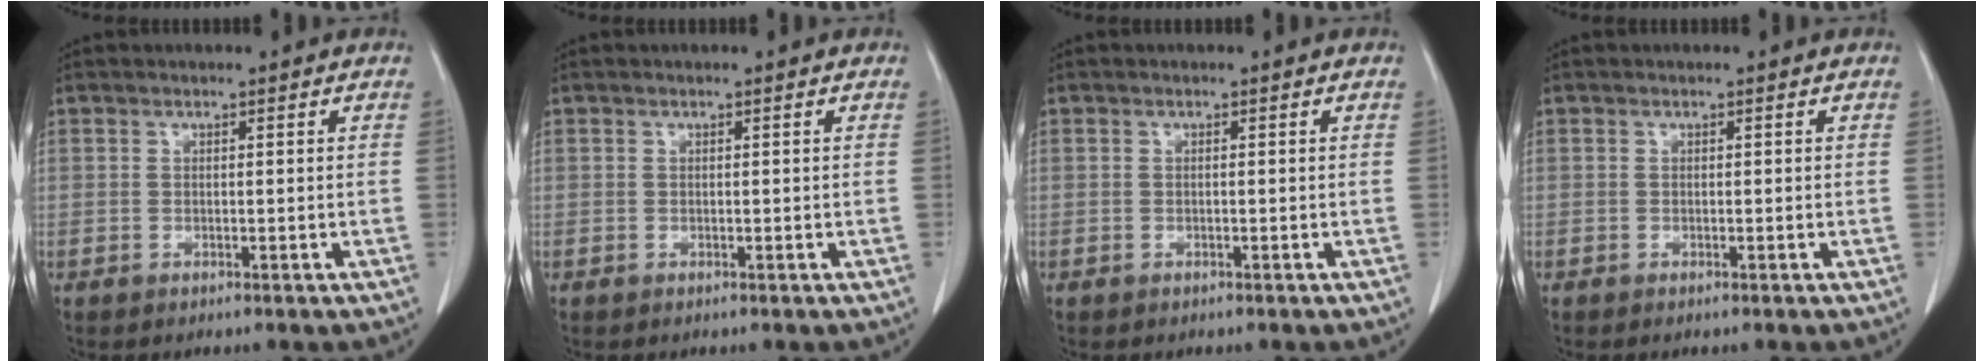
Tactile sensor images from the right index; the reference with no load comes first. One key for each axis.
{"total": 0.0}
{"total": 0.0}
{"total": 0.0}